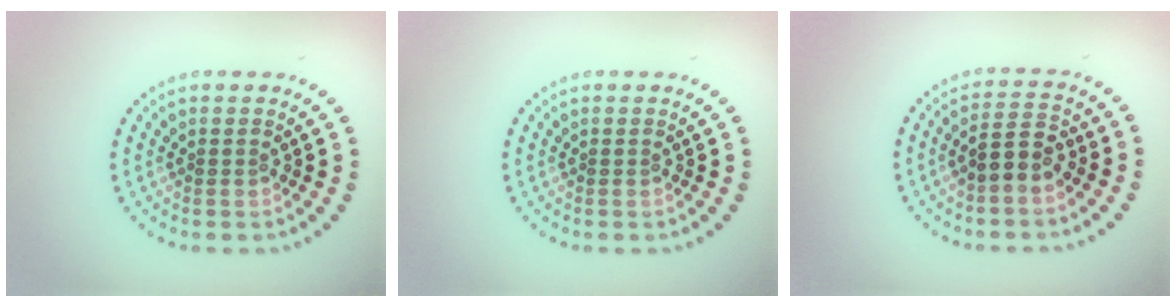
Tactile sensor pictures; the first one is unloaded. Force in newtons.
{"total": 0.0}
{"total": 2.7, "press": 2.5, "slide": 0.9}